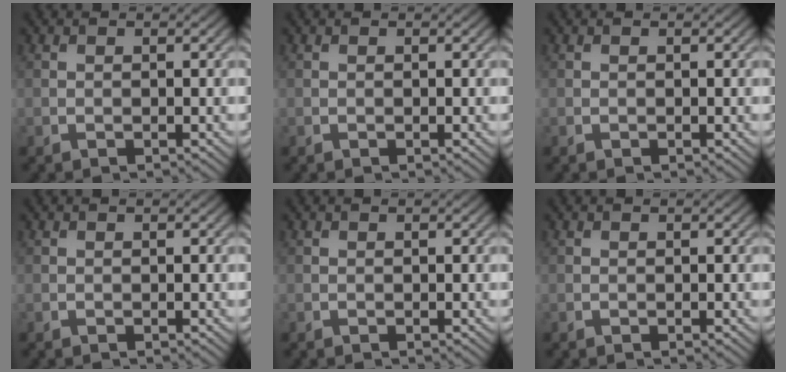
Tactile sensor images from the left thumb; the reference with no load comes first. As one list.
[{"total": 0.0}, {"total": 0.0}, {"total": 0.0}, {"total": 0.0}, {"total": 0.0}]